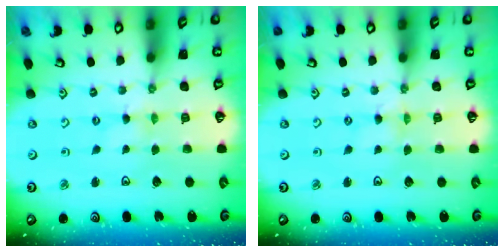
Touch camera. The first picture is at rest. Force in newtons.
{"total": 0.0}